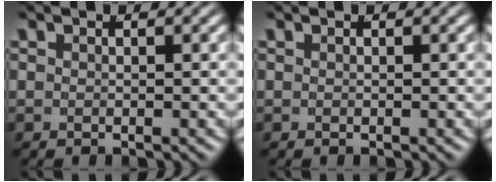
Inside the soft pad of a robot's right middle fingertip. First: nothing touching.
{"total": 0.0}